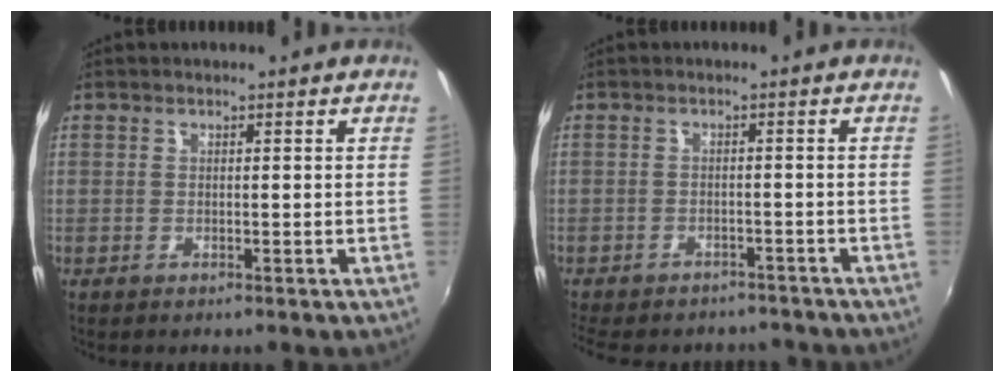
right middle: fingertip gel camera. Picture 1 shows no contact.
{"total": 12.0, "force": [-10.2, 4.7, 4.3], "torque": [-0.104, -0.010, -0.136]}